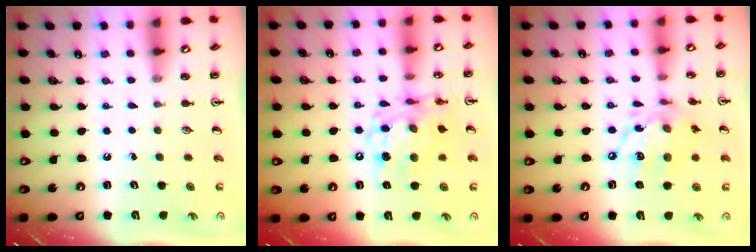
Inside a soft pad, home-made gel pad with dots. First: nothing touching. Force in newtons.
{"total": 11.9, "press": 11.9, "slide": 1.1}
{"total": 12.8, "press": 12.8, "slide": 0.9}